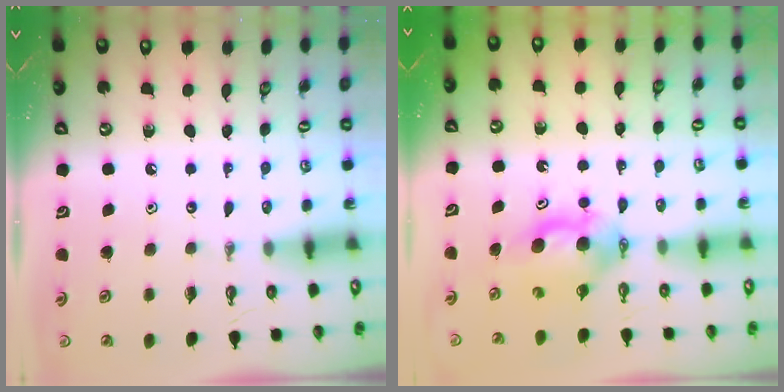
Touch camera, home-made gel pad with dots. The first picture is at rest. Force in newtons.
{"total": 6.2, "press": 5.9, "slide": 1.7}